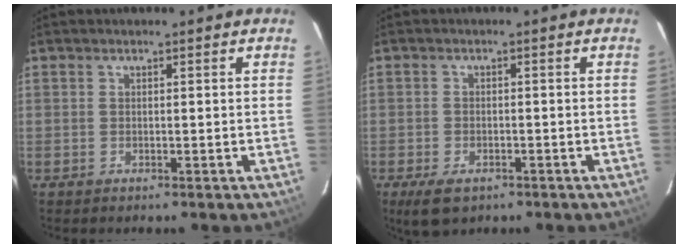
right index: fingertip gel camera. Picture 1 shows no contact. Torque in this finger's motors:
{"motor_torque": [0.63, -0.52, 0.21, 0.03]}